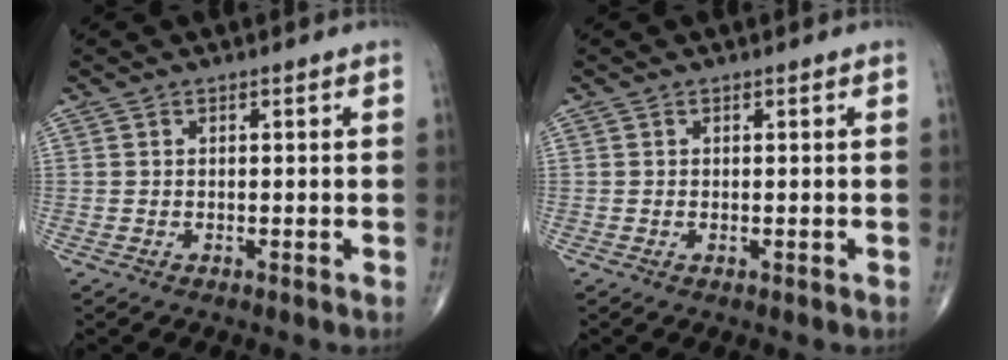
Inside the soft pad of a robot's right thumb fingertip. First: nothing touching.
{"total": 0.0}